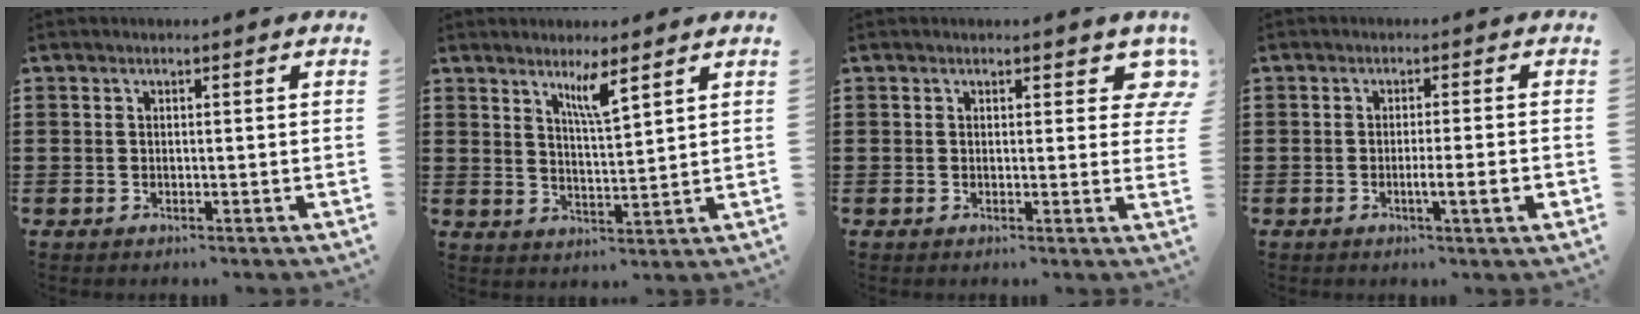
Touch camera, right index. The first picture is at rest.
{"total": 4.5, "force": [3.1, 0.3, 3.2], "torque": [-0.064, 0.000, 0.052]}
{"total": 3.4, "force": [2.1, 1.8, 2.1], "torque": [-0.017, -0.001, 0.031]}
{"total": 4.2, "force": [-1.4, -0.2, 3.9], "torque": [-0.064, -0.014, -0.023]}